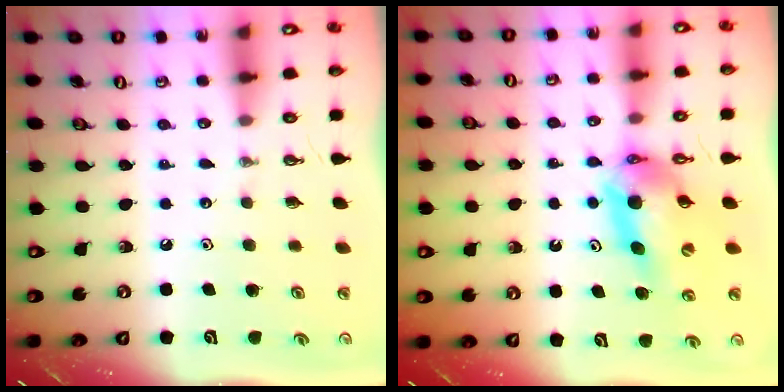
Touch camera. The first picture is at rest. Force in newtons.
{"total": 11.0, "press": 10.9, "slide": 1.1}